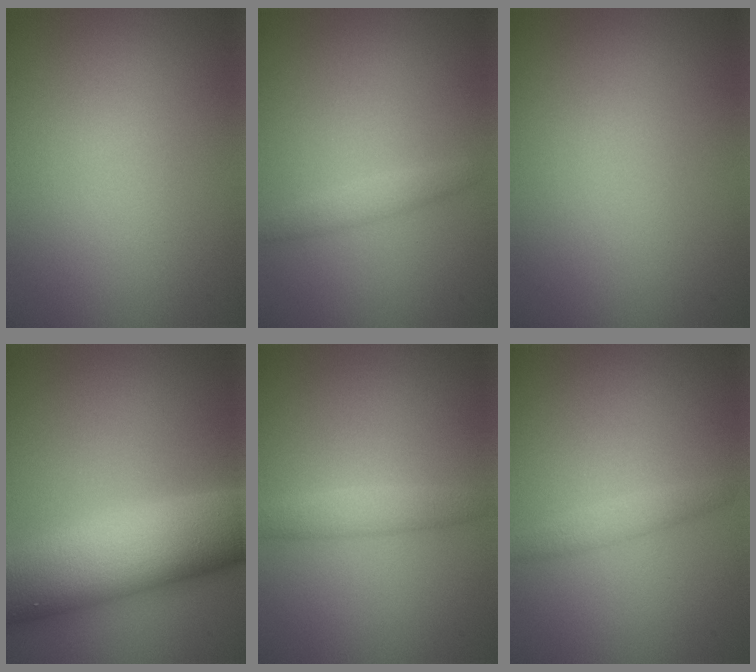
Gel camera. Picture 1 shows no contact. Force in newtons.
{"total": 1.5, "press": 1.5, "slide": 0.0}
{"total": 0.0}
{"total": 12.1, "press": 12.0, "slide": 0.4}
{"total": 2.1, "press": 2.1, "slide": 0.1}
{"total": 1.5, "press": 1.5, "slide": 0.1}